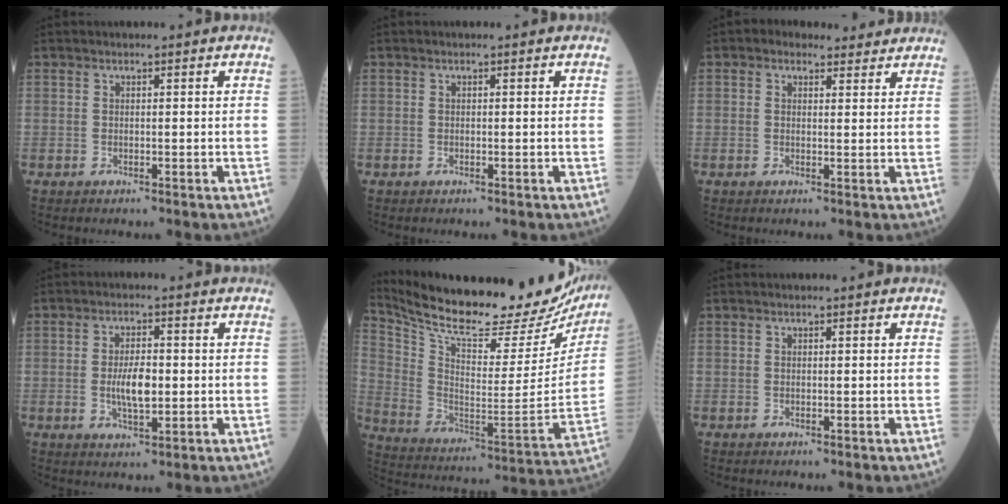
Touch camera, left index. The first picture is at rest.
{"total": 0.0}
{"total": 4.3, "force": [3.5, 2.3, 1.1], "torque": [-0.011, 0.021, 0.044]}
{"total": 5.2, "force": [-0.4, 1.8, 4.9], "torque": [-0.097, -0.002, -0.006]}
{"total": 30.0, "force": [26.2, 6.9, 12.8], "torque": [-0.226, -0.057, 0.366]}
{"total": 0.0}